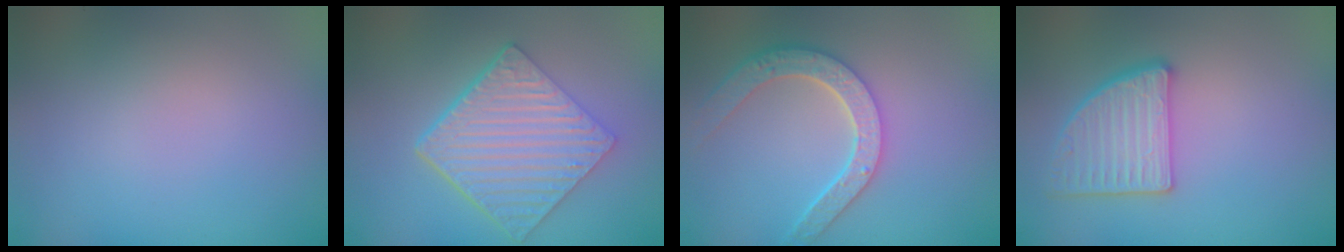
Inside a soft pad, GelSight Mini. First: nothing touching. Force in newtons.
{"total": 6.6, "press": 4.7, "slide": 4.6}
{"total": 4.6, "press": 3.8, "slide": 2.7}
{"total": 3.5, "press": 3.3, "slide": 1.1}